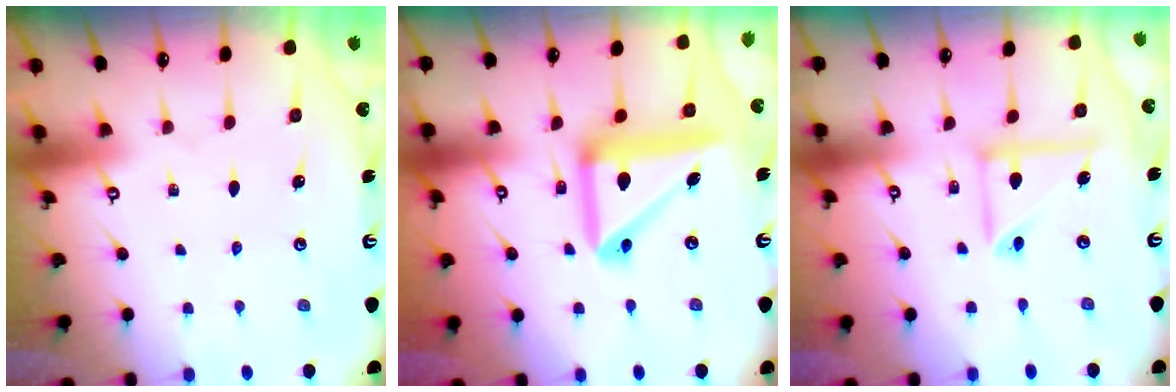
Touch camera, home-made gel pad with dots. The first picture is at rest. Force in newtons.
{"total": 15.5, "press": 15.3, "slide": 2.3}
{"total": 10.4, "press": 10.4, "slide": 0.9}